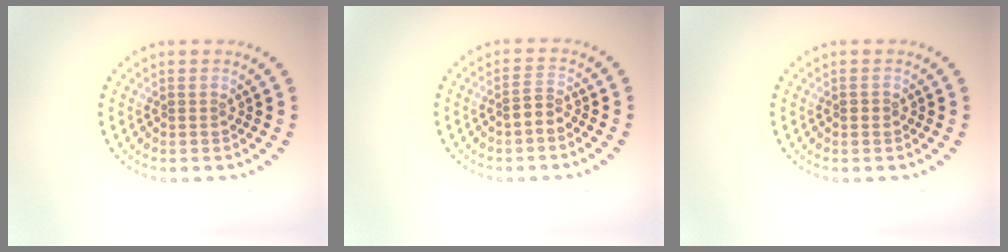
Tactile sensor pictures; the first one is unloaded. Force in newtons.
{"total": 1.3, "press": 1.2, "slide": 0.6}
{"total": 0.9, "press": 0.9, "slide": 0.1}